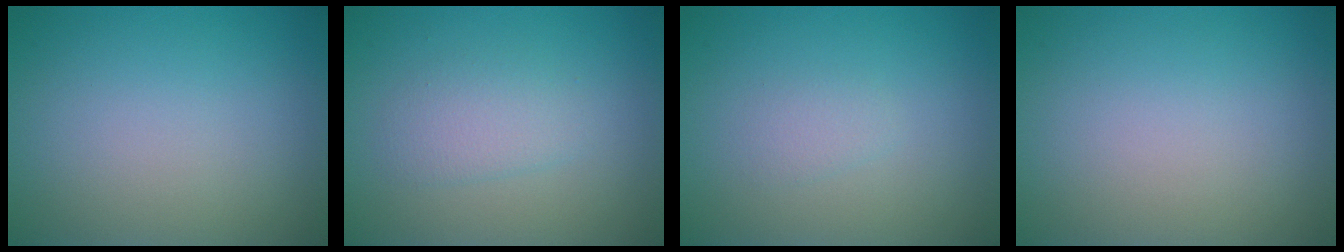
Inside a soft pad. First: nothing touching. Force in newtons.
{"total": 2.1, "press": 2.1, "slide": 0.1}
{"total": 0.9, "press": 0.9, "slide": 0.1}
{"total": 0.0}